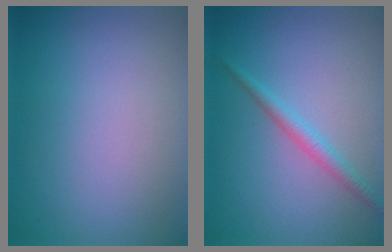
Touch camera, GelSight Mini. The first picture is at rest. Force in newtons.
{"total": 1.8, "press": 1.8, "slide": 0.1}